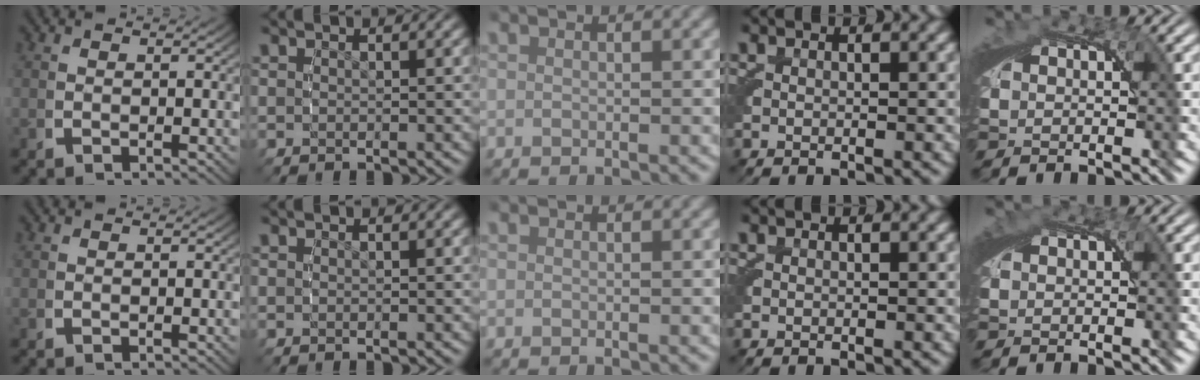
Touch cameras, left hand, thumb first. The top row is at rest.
{"little": {"total": 0.5, "force": [0.1, 0.4, 0.4], "torque": [-0.008, -0.002, 0.001]}}